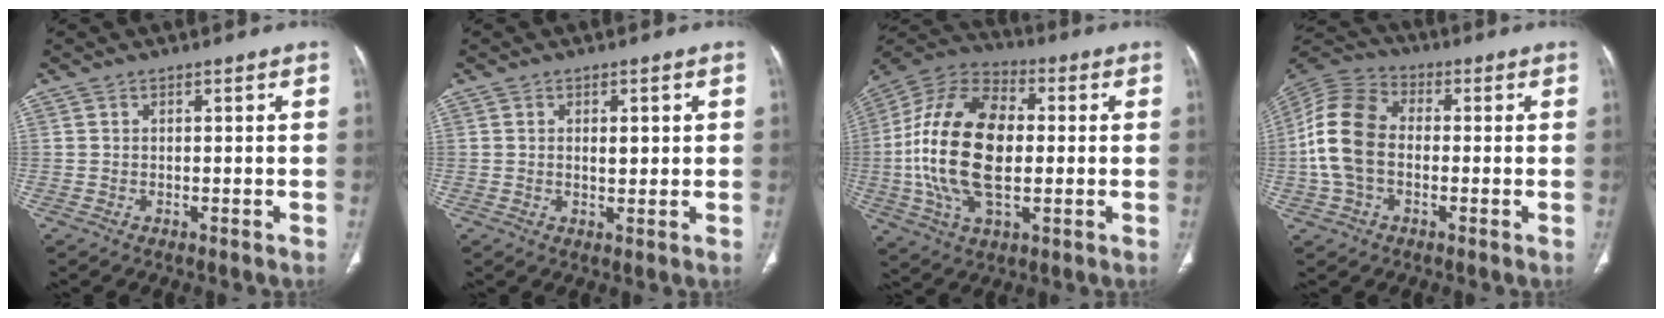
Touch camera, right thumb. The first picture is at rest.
{"total": 2.6, "force": [0.6, 1.3, 2.2], "torque": [-0.028, -0.004, 0.010]}
{"total": 21.9, "force": [-0.2, 12.4, 18.1], "torque": [-0.363, 0.012, -0.008]}
{"total": 12.9, "force": [-1.0, 8.9, 9.3], "torque": [-0.188, 0.033, -0.028]}